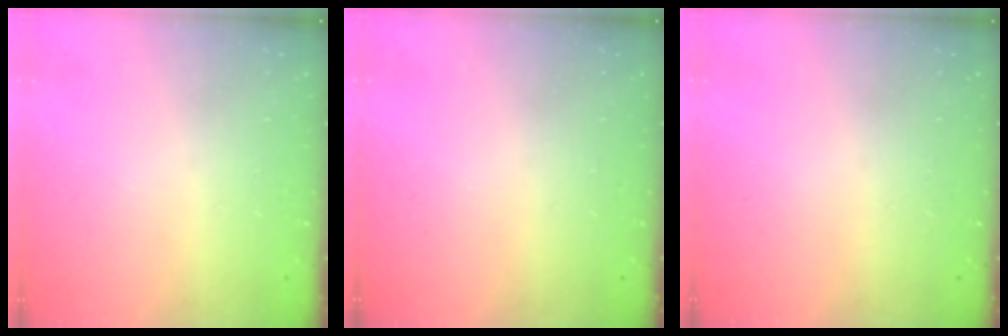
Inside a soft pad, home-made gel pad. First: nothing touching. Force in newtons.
{"total": 0.0}
{"total": 0.0}